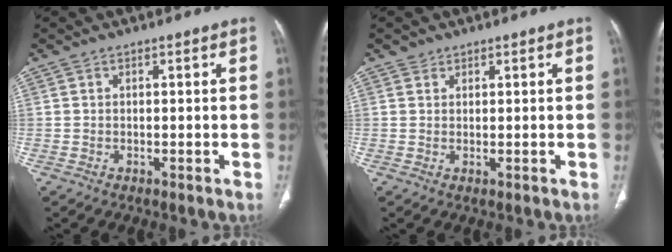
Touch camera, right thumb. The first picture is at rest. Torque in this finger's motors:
{"motor_torque": [-0.65, 0.82, 0.40, 0.08, -0.03]}